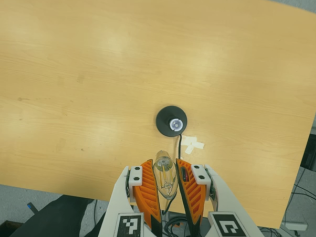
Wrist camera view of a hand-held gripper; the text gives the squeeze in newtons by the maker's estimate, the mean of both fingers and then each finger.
{"total": 13.4, "left": 14.9, "right": 11.9}